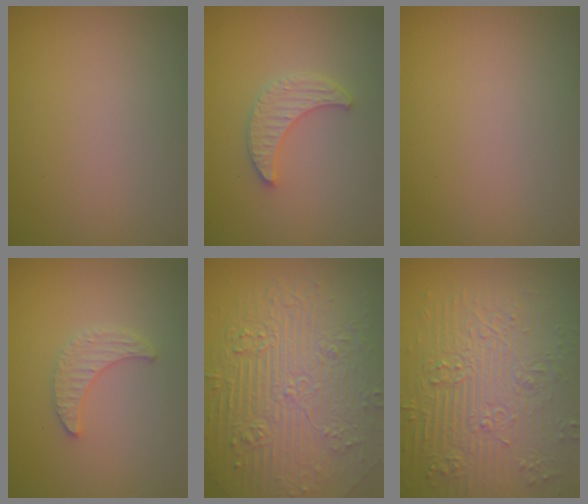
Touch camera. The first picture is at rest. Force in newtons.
{"total": 2.9, "press": 2.9, "slide": 0.7}
{"total": 0.0}
{"total": 2.2, "press": 2.2, "slide": 0.5}
{"total": 11.0, "press": 7.3, "slide": 8.3}
{"total": 9.1, "press": 6.6, "slide": 6.3}